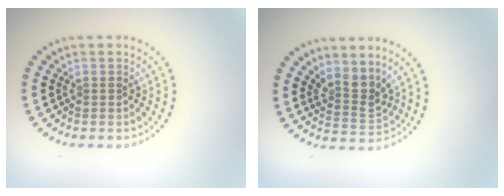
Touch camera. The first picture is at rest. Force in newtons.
{"total": 2.6, "press": 2.0, "slide": 1.7}